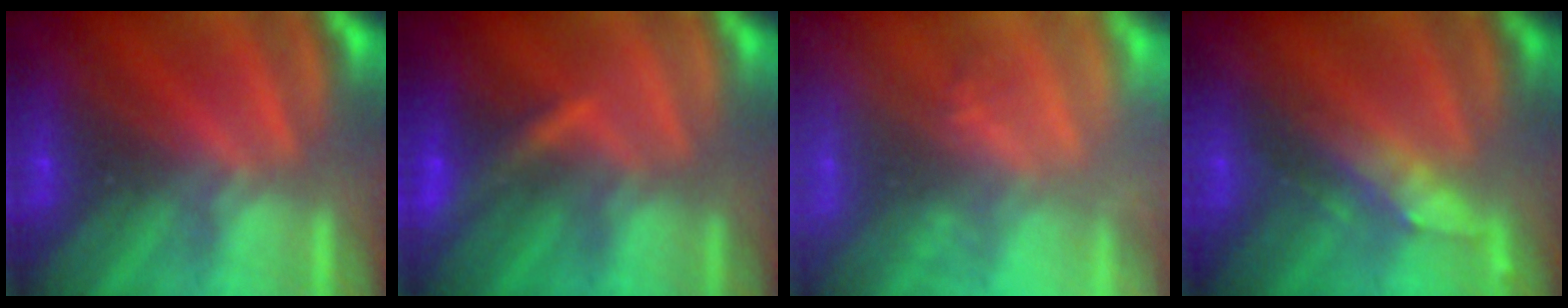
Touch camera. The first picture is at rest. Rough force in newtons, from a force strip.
{"total": 3.7}
{"total": 1.9}
{"total": 2.8}